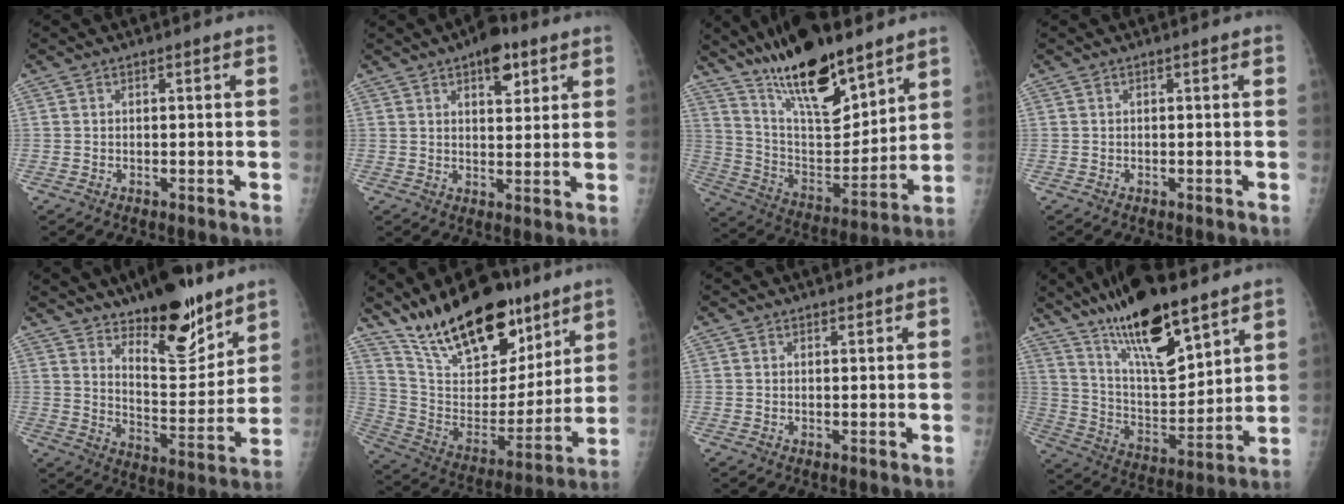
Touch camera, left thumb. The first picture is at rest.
{"total": 7.2, "force": [4.1, 3.5, 4.9], "torque": [-0.043, -0.017, 0.053]}
{"total": 21.4, "force": [15.4, 6.8, 13.3], "torque": [-0.189, -0.081, 0.272]}
{"total": 0.0}
{"total": 16.5, "force": [11.8, 6.1, 9.8], "torque": [-0.099, -0.093, 0.191]}
{"total": 23.9, "force": [17.0, 10.2, 13.5], "torque": [-0.181, -0.078, 0.290]}
{"total": 0.8, "force": [0.6, 0.4, 0.2], "torque": [0.006, -0.005, 0.007]}
{"total": 20.0, "force": [13.6, 6.1, 13.4], "torque": [-0.204, -0.068, 0.243]}